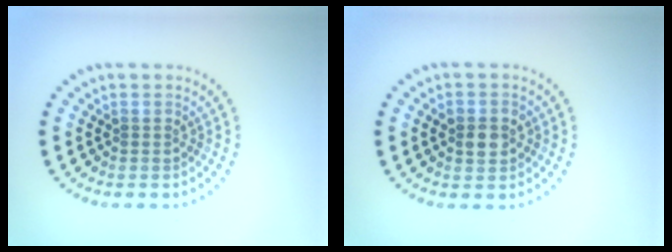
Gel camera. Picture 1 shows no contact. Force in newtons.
{"total": 2.5, "press": 2.5, "slide": 0.2}